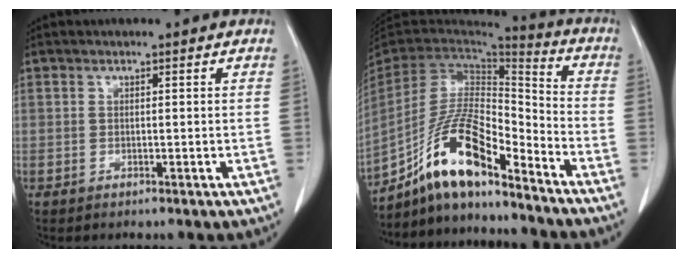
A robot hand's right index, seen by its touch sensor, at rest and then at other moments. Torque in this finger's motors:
{"motor_torque": [1.02, -1.12, 0.85, 0.21]}